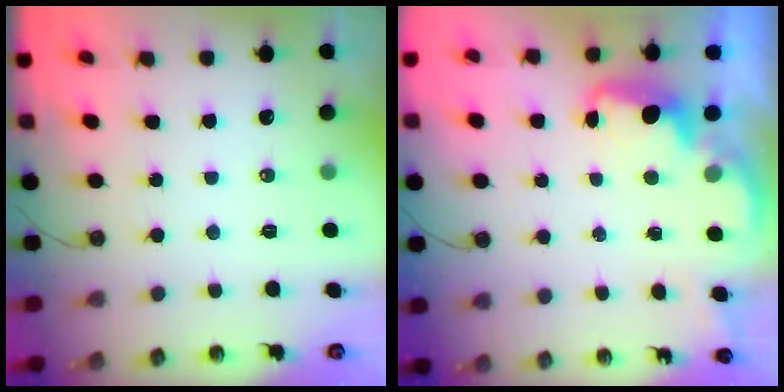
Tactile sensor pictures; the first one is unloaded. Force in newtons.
{"total": 2.3, "press": 2.2, "slide": 0.6}